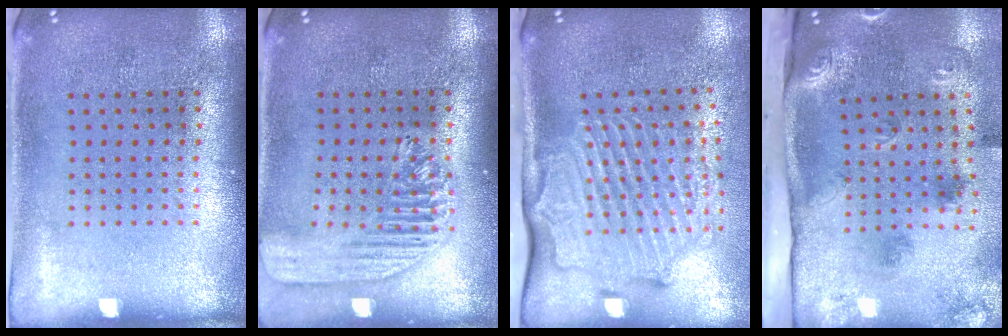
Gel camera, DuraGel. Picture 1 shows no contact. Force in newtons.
{"total": 1.7, "press": 1.5, "slide": 0.7}
{"total": 2.8, "press": 2.2, "slide": 1.8}
{"total": 3.4, "press": 2.1, "slide": 2.6}